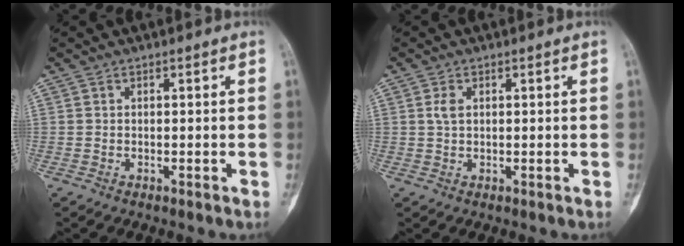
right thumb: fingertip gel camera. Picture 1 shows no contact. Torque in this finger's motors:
{"motor_torque": [0.47, 0.73, 0.15, -0.41, 0.10]}